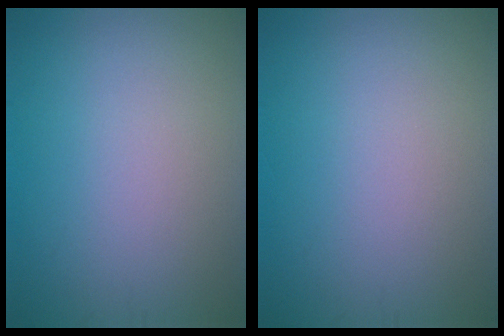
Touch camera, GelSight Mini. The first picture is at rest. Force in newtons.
{"total": 0.0}